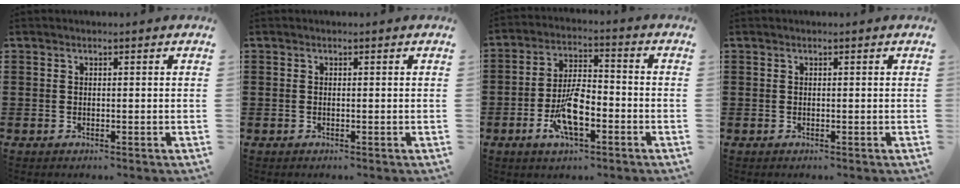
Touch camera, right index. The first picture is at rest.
{"total": 0.0}
{"total": 8.8, "force": [-3.3, 3.5, 7.3], "torque": [-0.150, -0.001, -0.061]}
{"total": 0.0}